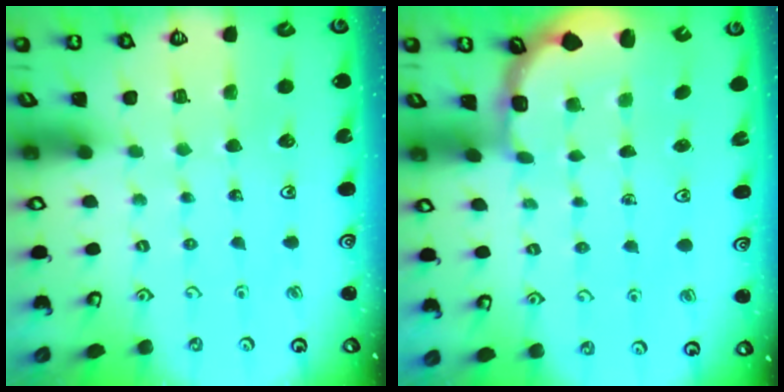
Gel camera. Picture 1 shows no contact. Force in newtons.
{"total": 2.7, "press": 2.1, "slide": 1.7}